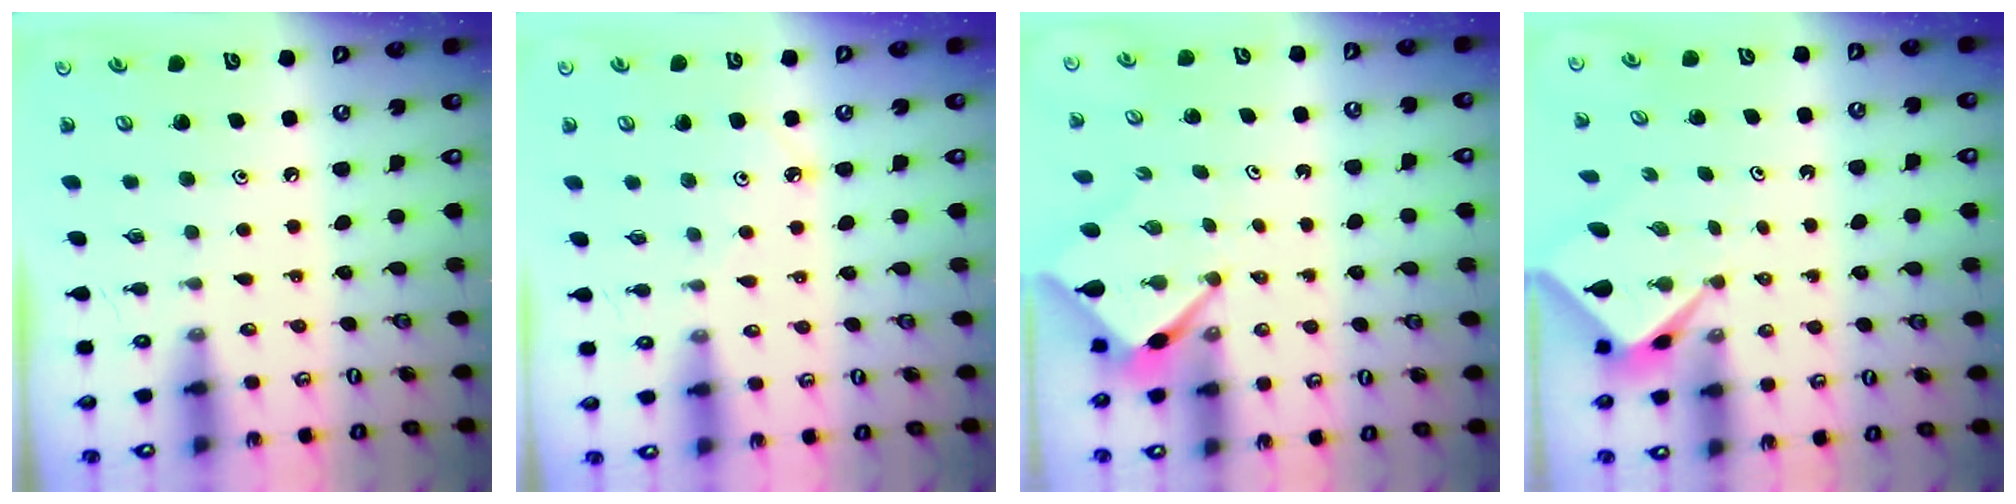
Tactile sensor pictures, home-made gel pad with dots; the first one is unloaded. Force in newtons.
{"total": 3.5, "press": 3.4, "slide": 0.4}
{"total": 3.5, "press": 3.5, "slide": 0.1}
{"total": 2.2, "press": 2.2, "slide": 0.2}